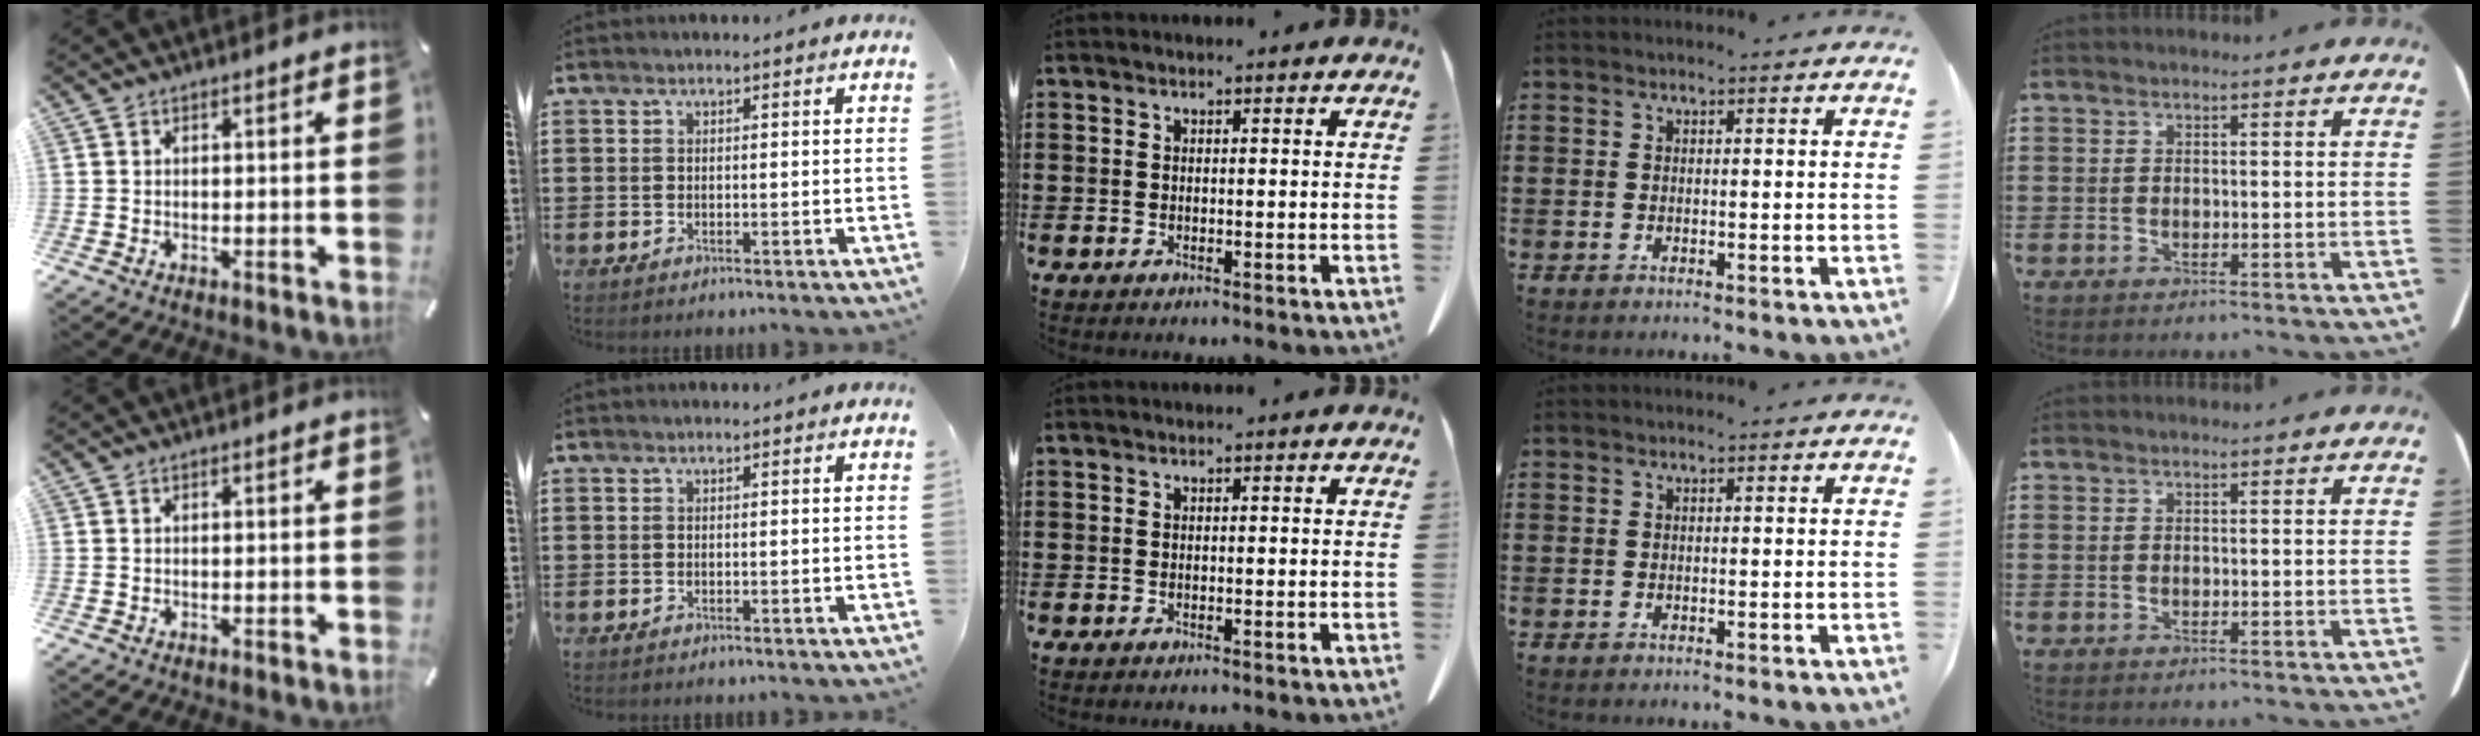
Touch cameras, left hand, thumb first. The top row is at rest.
{}